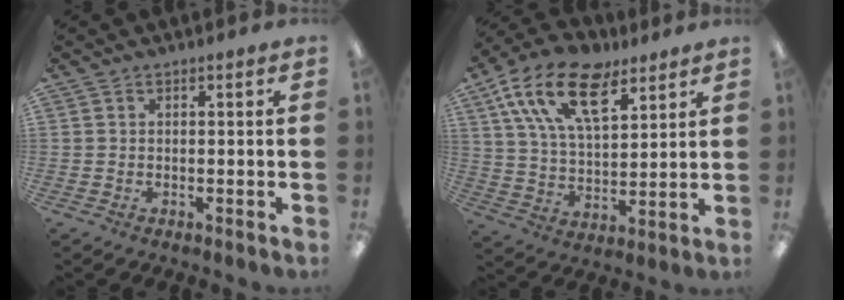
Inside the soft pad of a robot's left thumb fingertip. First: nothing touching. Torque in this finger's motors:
{"motor_torque": [0.90, 0.93, 1.38, -1.39, 0.43]}